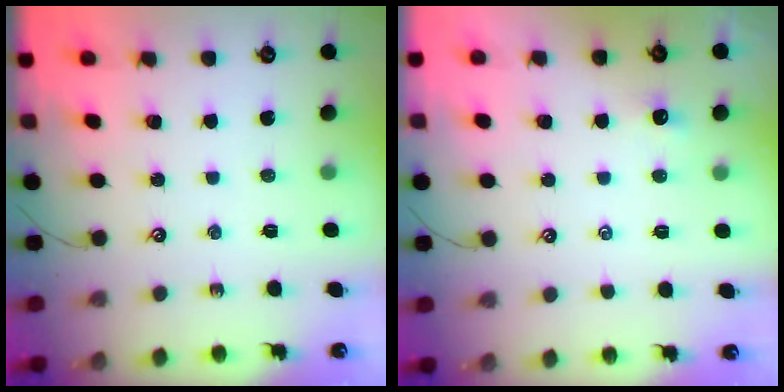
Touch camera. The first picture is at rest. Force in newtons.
{"total": 2.7, "press": 2.7, "slide": 0.2}